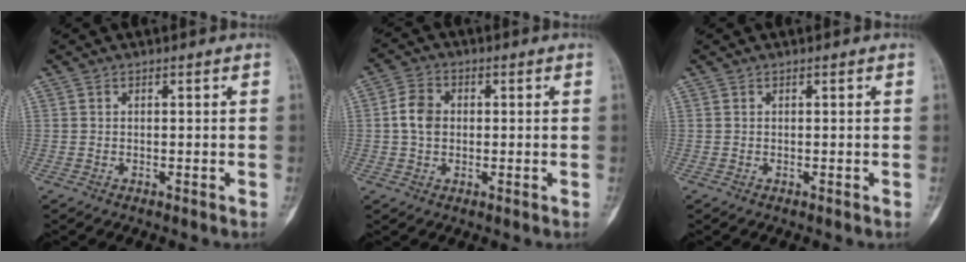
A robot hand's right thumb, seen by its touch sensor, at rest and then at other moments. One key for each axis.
{"total": 5.5, "fx": 0.2, "fy": 4.3, "fz": 3.4, "tx": -0.058, "ty": 0.010, "tz": 0.000}
{"total": 0.0}